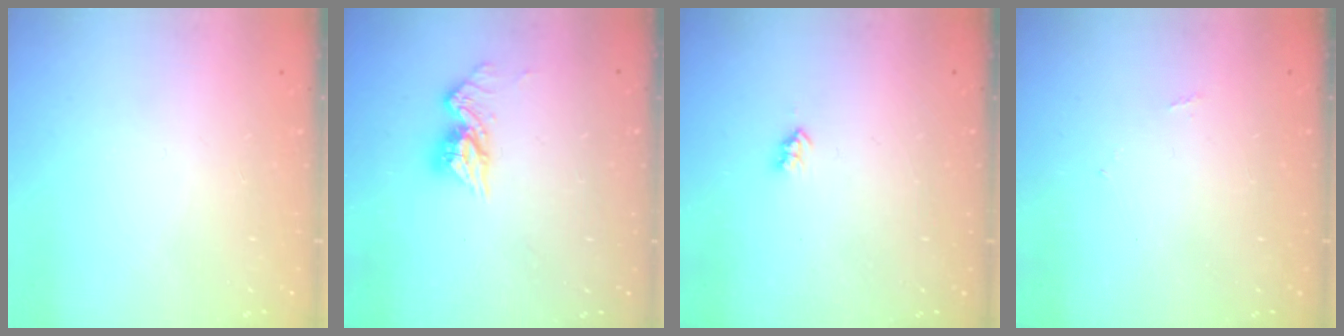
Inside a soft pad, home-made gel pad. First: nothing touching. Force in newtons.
{"total": 10.1, "press": 10.1, "slide": 0.7}
{"total": 2.6, "press": 2.5, "slide": 0.4}
{"total": 4.0, "press": 4.0, "slide": 0.6}